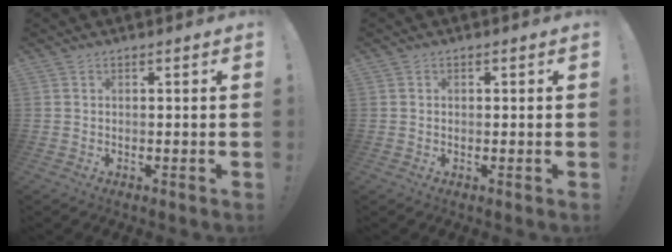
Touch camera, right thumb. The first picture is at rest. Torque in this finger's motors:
{"motor_torque": [-0.19, 0.03, -0.21, 0.07, 0.04]}